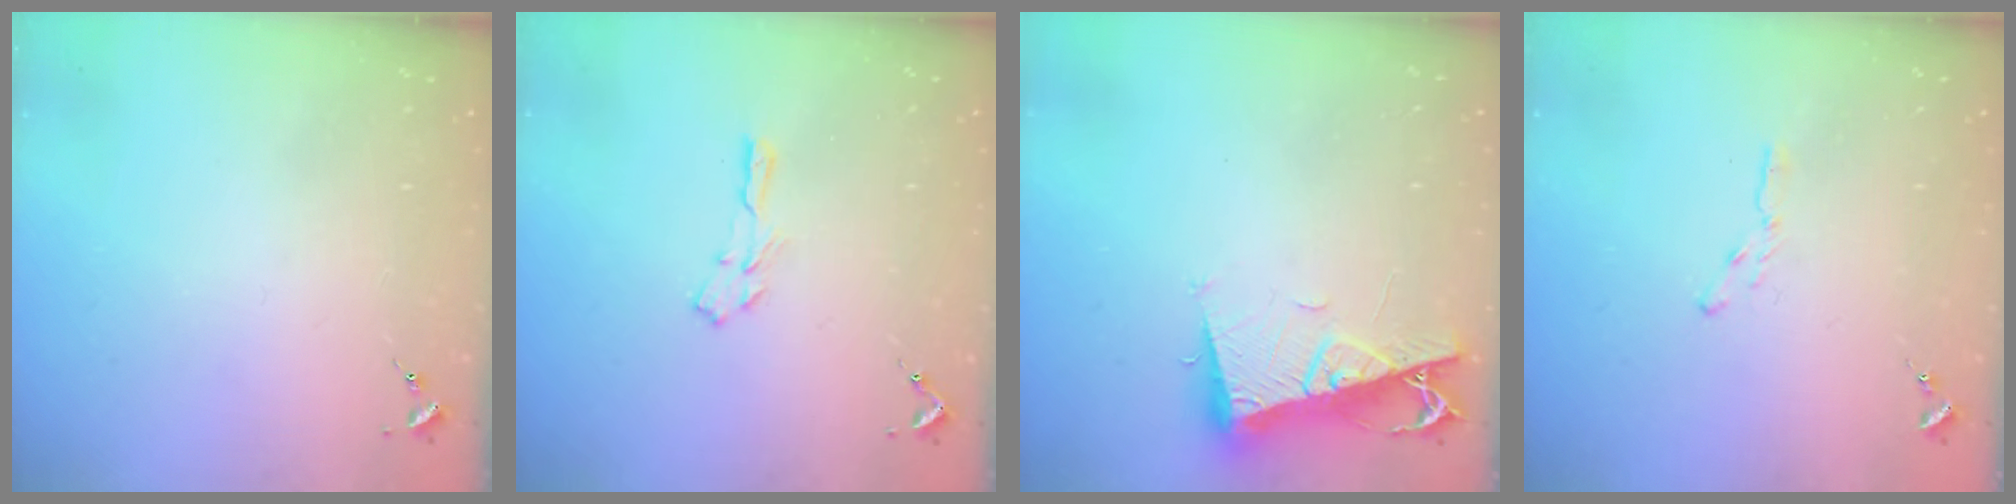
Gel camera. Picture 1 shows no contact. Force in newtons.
{"total": 5.3, "press": 5.3, "slide": 0.4}
{"total": 10.1, "press": 10.0, "slide": 1.3}
{"total": 3.4, "press": 3.3, "slide": 0.2}